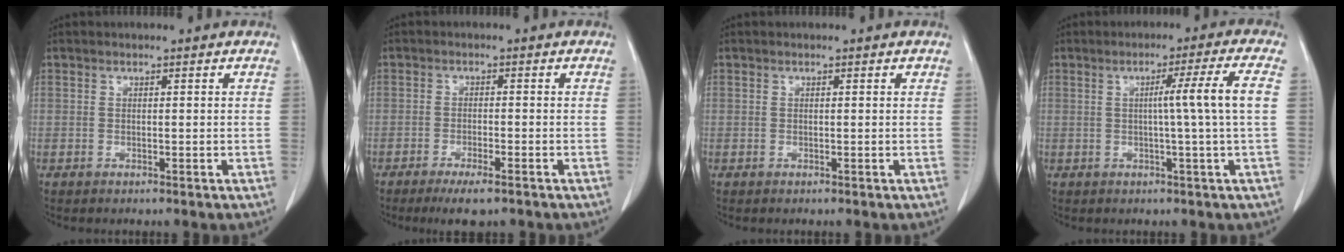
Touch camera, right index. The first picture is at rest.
{"total": 4.7, "force": [-3.2, 0.9, 3.3], "torque": [-0.057, -0.008, -0.046]}
{"total": 0.0}
{"total": 6.5, "force": [0.3, -2.0, 6.2], "torque": [-0.094, 0.004, 0.007]}